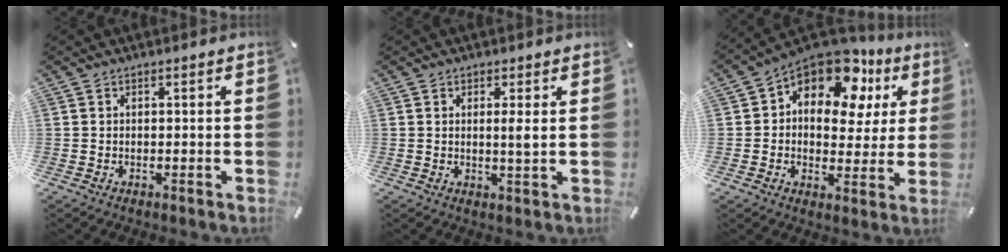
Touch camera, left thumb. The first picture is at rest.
{"total": 2.8, "force": [0.9, 0.4, 2.6], "torque": [-0.047, -0.002, 0.011]}
{"total": 14.0, "force": [8.6, 8.1, 7.6], "torque": [-0.126, -0.059, 0.153]}